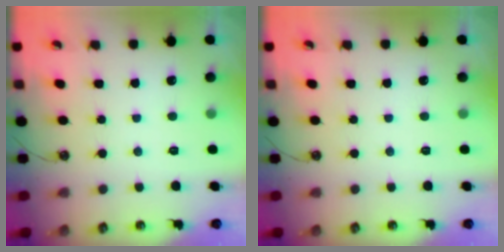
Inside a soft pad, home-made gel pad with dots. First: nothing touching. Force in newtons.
{"total": 0.0}